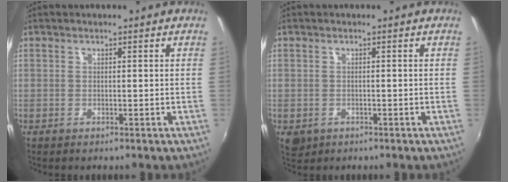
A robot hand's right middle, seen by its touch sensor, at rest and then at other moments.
{"total": 3.3, "force": [-1.2, 2.6, 1.7], "torque": [-0.034, -0.009, -0.014]}